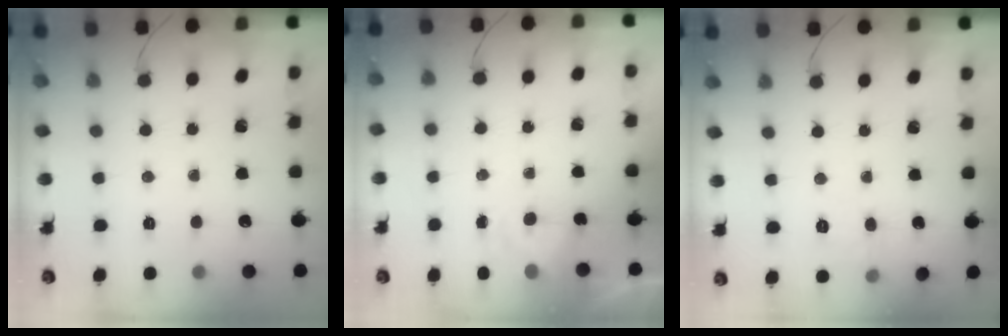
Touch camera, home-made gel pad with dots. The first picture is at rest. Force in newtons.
{"total": 4.0, "press": 3.8, "slide": 1.2}
{"total": 4.9, "press": 4.7, "slide": 1.4}